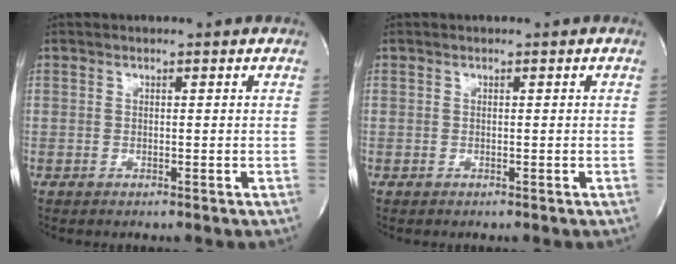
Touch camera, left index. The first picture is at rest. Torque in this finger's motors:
{"motor_torque": [0.04, -0.03, -0.02, 0.00]}